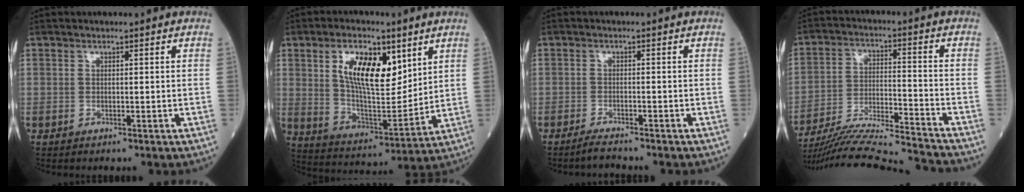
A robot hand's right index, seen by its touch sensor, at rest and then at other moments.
{"total": 13.7, "force": [5.8, 5.3, 11.2], "torque": [-0.206, 0.004, 0.109]}
{"total": 2.5, "force": [-2.3, -0.2, 0.9], "torque": [-0.025, -0.009, -0.039]}
{"total": 18.9, "force": [-17.9, -1.4, 5.9], "torque": [-0.125, -0.021, -0.286]}